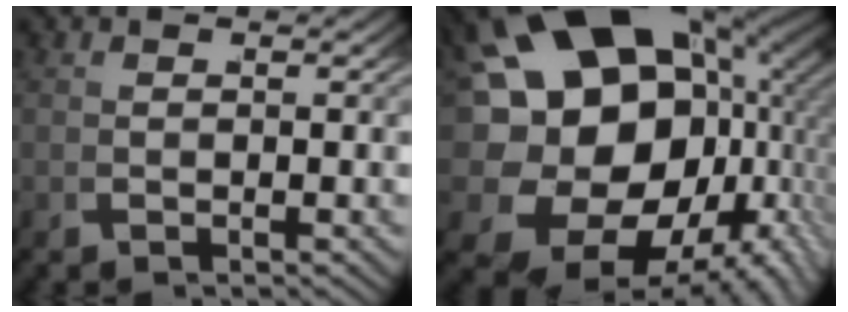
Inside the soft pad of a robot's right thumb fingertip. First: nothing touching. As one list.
[{"total": 24.4, "force": [1.1, 17.9, 16.6], "torque": [-0.340, -0.063, 0.042]}]